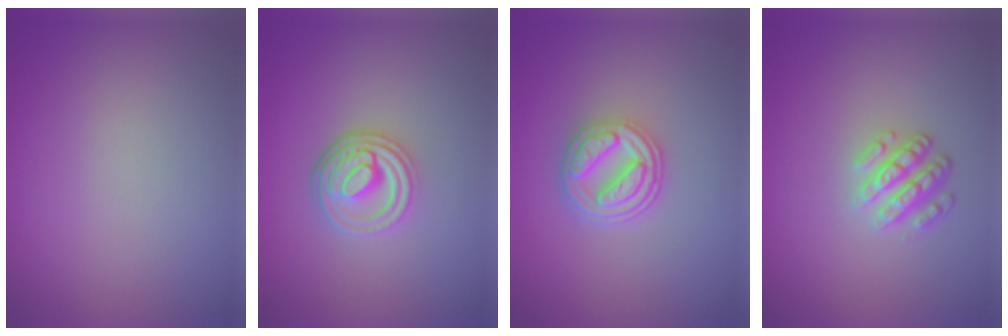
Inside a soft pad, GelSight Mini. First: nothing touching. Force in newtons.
{"total": 4.1, "press": 3.2, "slide": 2.5}
{"total": 4.5, "press": 3.7, "slide": 2.6}
{"total": 3.2, "press": 2.6, "slide": 1.8}